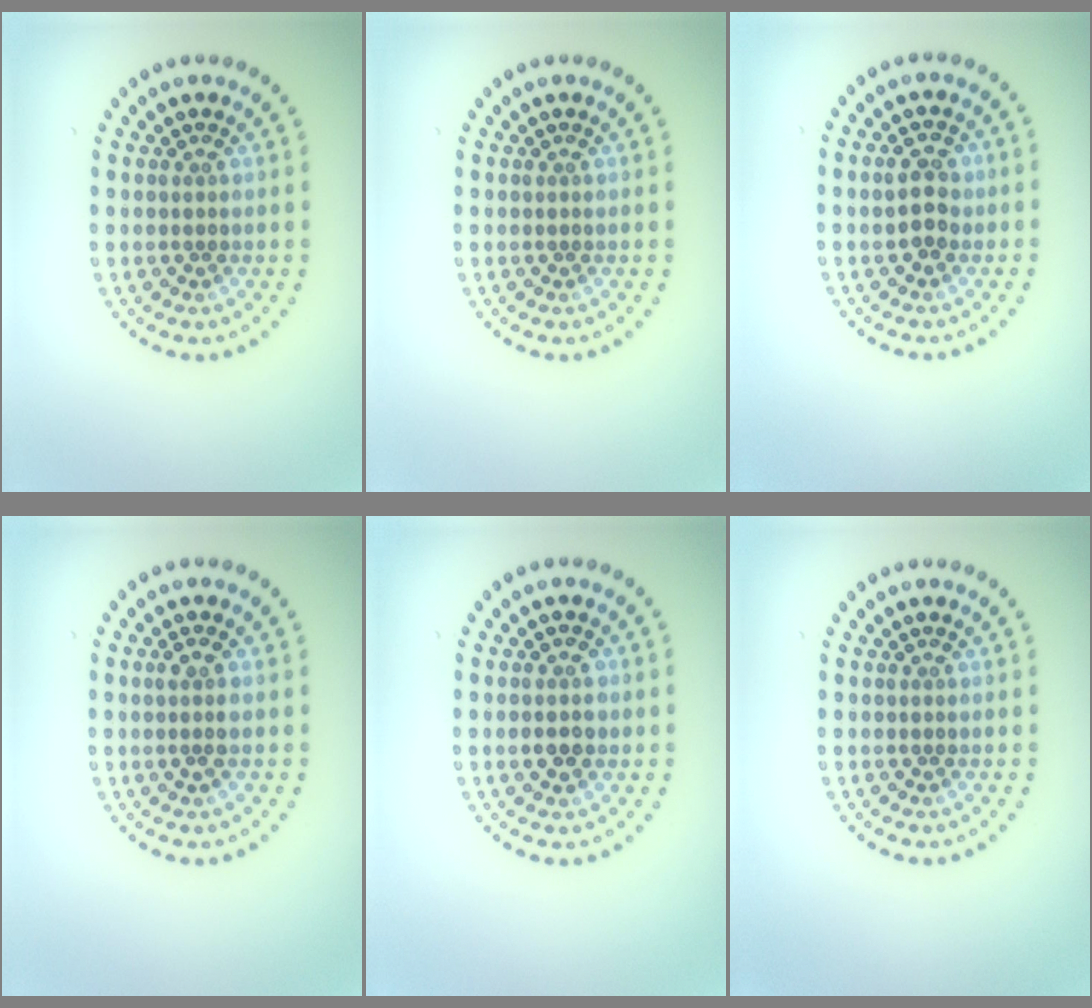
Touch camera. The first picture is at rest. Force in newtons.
{"total": 0.0}
{"total": 2.5, "press": 2.4, "slide": 0.4}
{"total": 1.5, "press": 1.2, "slide": 0.9}
{"total": 1.8, "press": 1.8, "slide": 0.2}
{"total": 0.0}